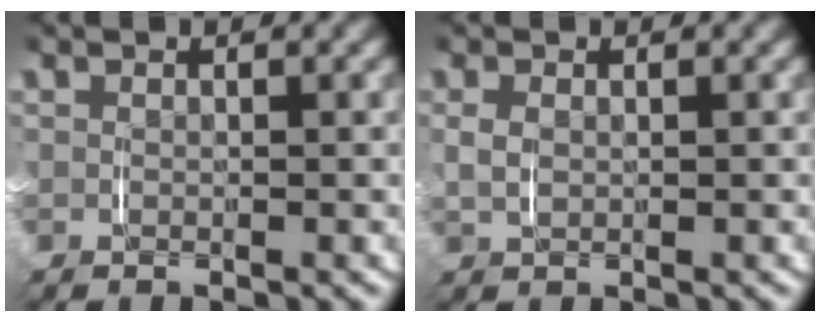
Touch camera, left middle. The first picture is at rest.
{"total": 0.8, "force": [0.1, 0.4, 0.7], "torque": [-0.016, -0.001, 0.006]}